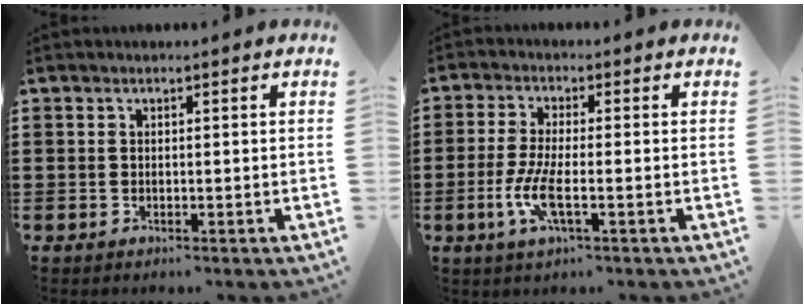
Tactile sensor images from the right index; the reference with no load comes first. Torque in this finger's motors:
{"motor_torque": [1.66, 0.47, 0.44, 0.13]}